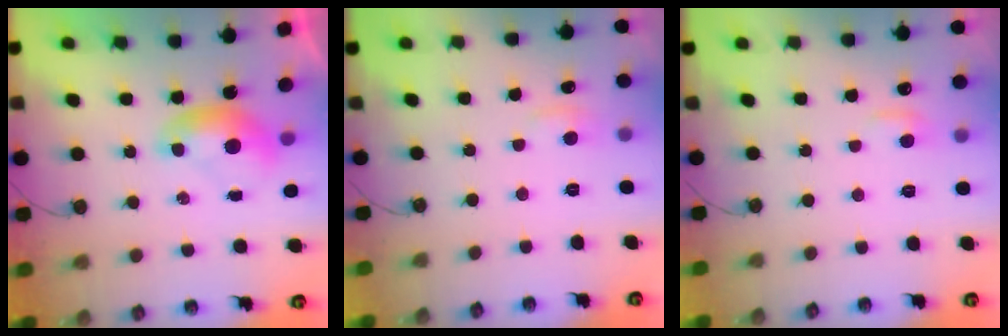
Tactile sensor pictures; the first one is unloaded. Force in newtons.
{"total": 1.5, "press": 1.4, "slide": 0.7}
{"total": 0.9, "press": 0.7, "slide": 0.6}